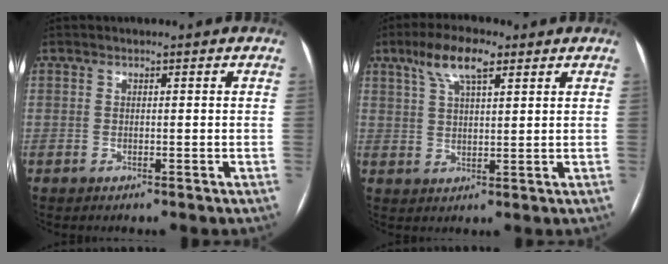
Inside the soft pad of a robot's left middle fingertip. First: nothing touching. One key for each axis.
{"total": 7.1, "fx": 4.2, "fy": 1.9, "fz": 5.4, "tx": -0.111, "ty": 0.019, "tz": 0.078}